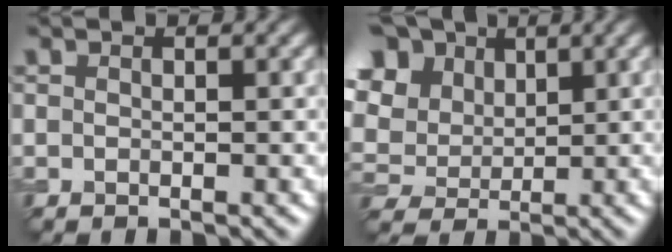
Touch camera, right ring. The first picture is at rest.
{"total": 13.1, "force": [5.3, 10.0, 6.7], "torque": [-0.171, 0.034, 0.088]}